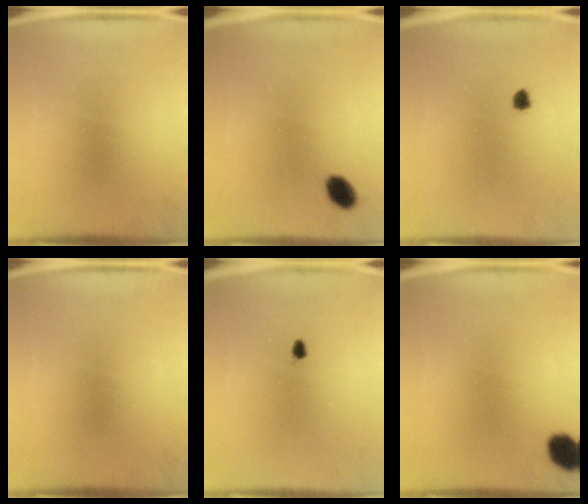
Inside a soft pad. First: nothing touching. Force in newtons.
{"total": 3.7}
{"total": 1.1}
{"total": 0.0}
{"total": 0.9}
{"total": 5.8}